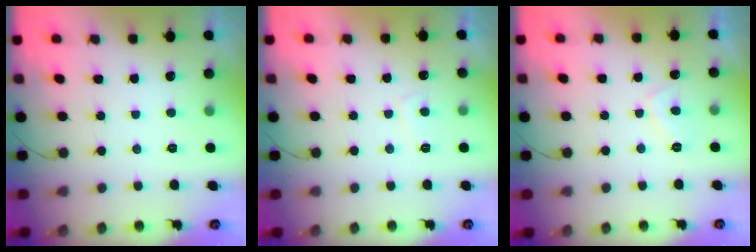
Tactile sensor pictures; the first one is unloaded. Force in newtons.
{"total": 1.6, "press": 1.4, "slide": 0.7}
{"total": 2.6, "press": 2.6, "slide": 0.5}